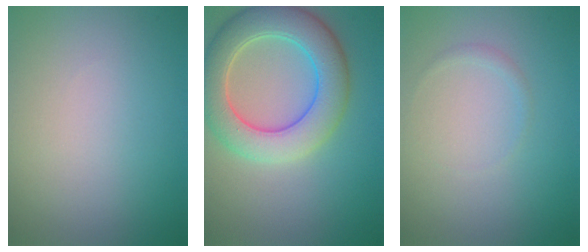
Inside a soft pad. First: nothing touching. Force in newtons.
{"total": 7.2, "press": 7.2, "slide": 0.5}
{"total": 0.6, "press": 0.6, "slide": 0.0}